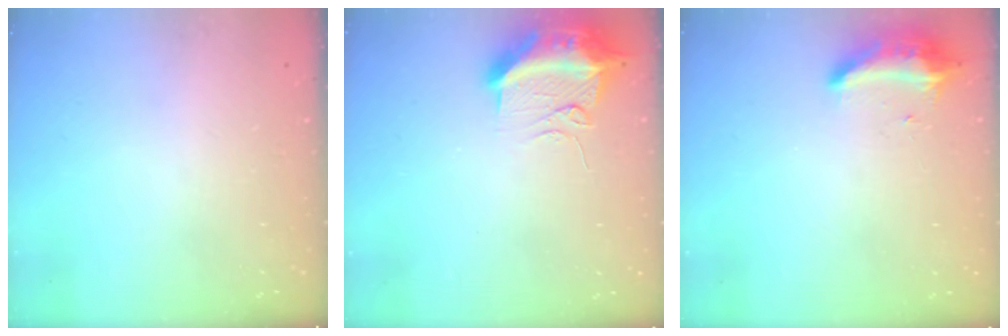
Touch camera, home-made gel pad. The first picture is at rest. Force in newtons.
{"total": 12.4, "press": 12.3, "slide": 1.3}
{"total": 8.5, "press": 8.5, "slide": 0.4}